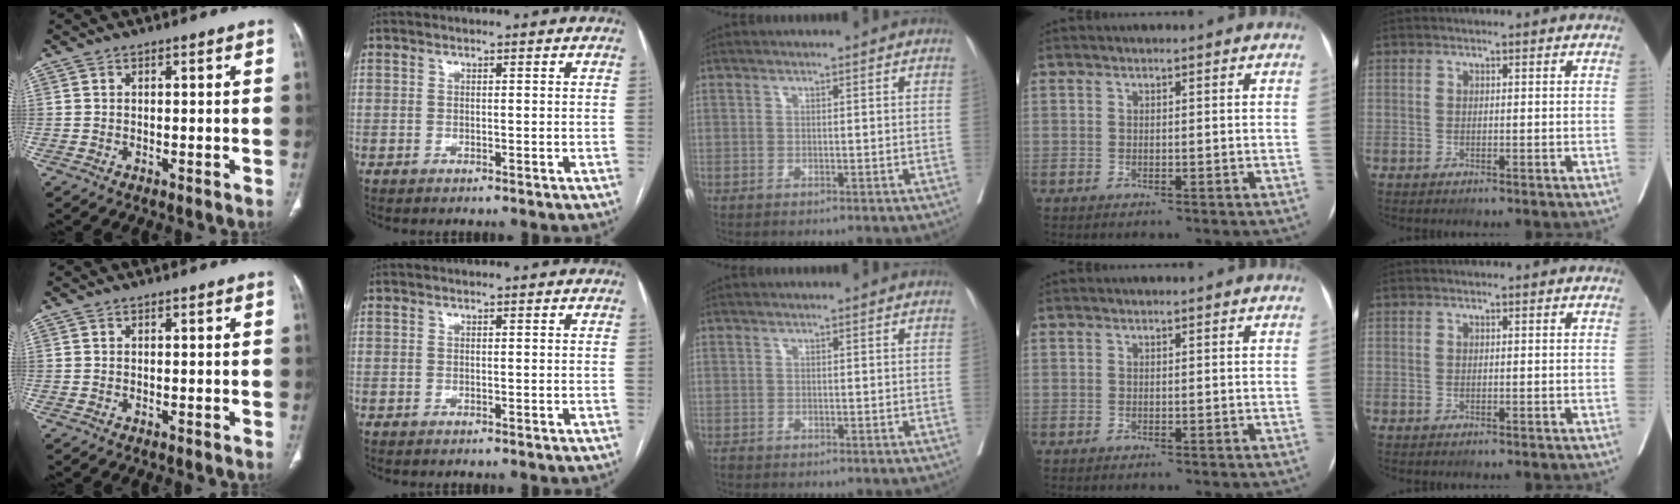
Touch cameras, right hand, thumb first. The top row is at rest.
{}